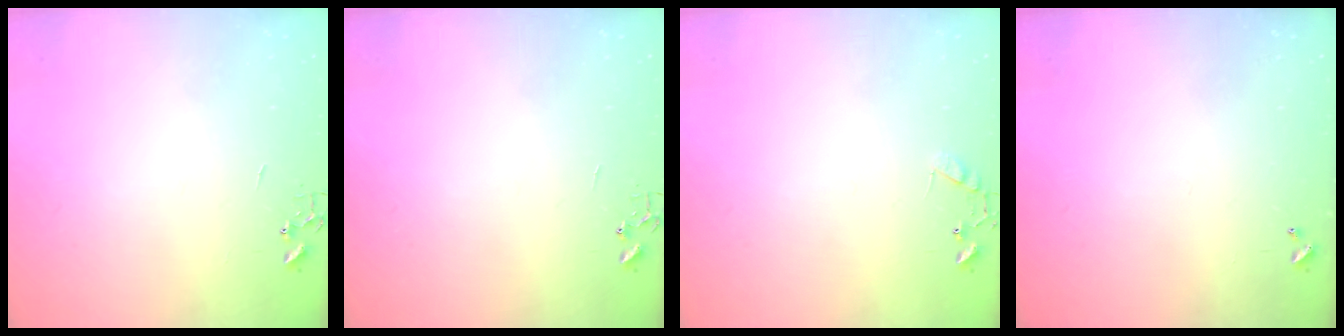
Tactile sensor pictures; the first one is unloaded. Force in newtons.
{"total": 0.0}
{"total": 6.8, "press": 6.8, "slide": 0.5}
{"total": 0.0}